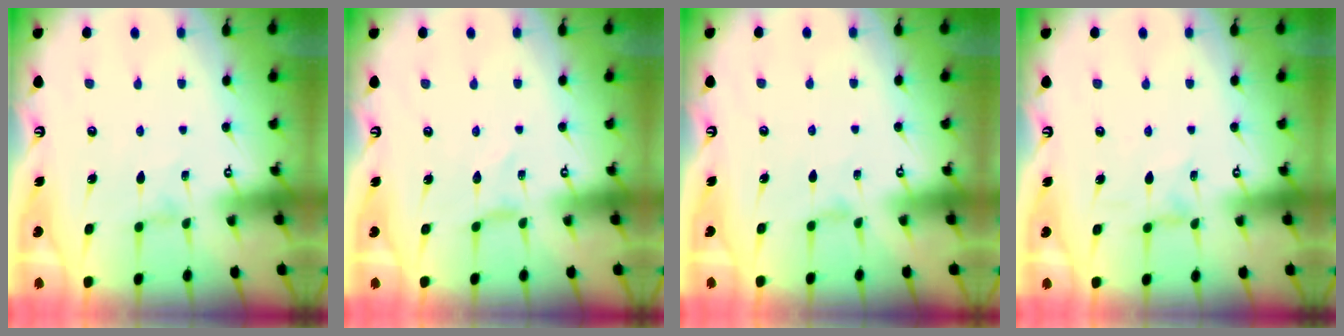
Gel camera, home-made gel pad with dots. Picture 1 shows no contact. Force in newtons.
{"total": 0.0}
{"total": 2.3, "press": 2.2, "slide": 0.5}
{"total": 0.6, "press": 0.5, "slide": 0.3}